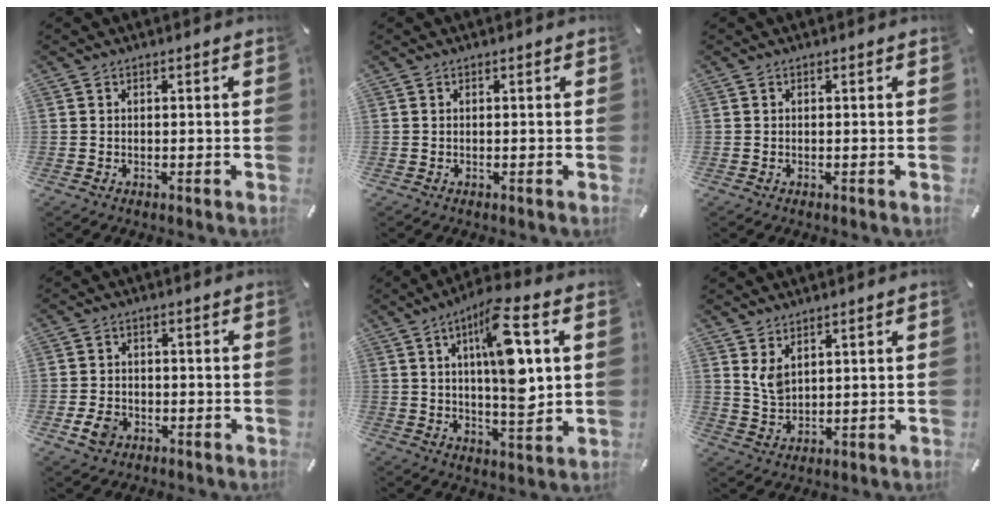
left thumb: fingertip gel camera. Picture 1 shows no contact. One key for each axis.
{"total": 0.0}
{"total": 0.0}
{"total": 4.4, "fx": -1.8, "fy": 3.4, "fz": 2.1, "tx": -0.053, "ty": 0.003, "tz": -0.035}
{"total": 15.0, "fx": 4.3, "fy": 5.0, "fz": 13.5, "tx": -0.210, "ty": -0.012, "tz": 0.065}
{"total": 4.6, "fx": 2.8, "fy": 2.6, "fz": 2.4, "tx": -0.067, "ty": -0.013, "tz": 0.049}